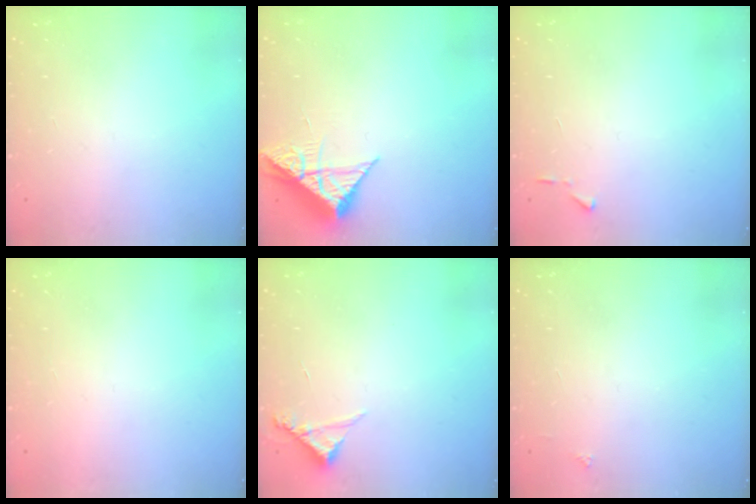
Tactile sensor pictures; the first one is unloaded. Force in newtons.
{"total": 7.6, "press": 7.6, "slide": 0.4}
{"total": 4.1, "press": 4.0, "slide": 0.5}
{"total": 1.5, "press": 1.5, "slide": 0.1}
{"total": 4.5, "press": 4.5, "slide": 0.3}
{"total": 2.0, "press": 2.0, "slide": 0.3}